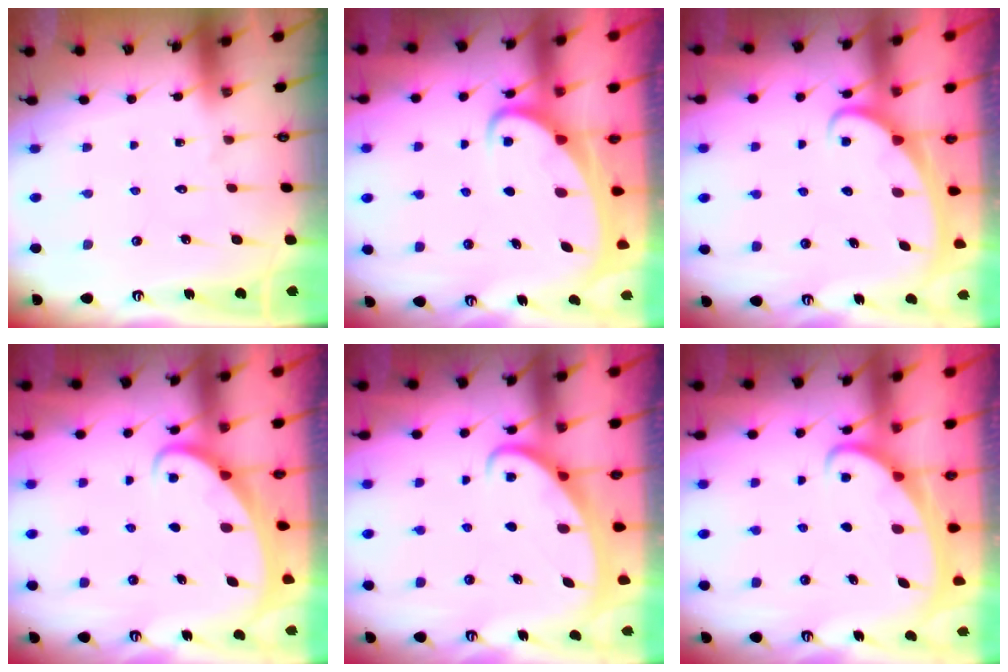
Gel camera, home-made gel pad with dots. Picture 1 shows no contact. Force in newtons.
{"total": 3.7, "press": 3.7, "slide": 0.4}
{"total": 2.5, "press": 2.5, "slide": 0.3}
{"total": 2.0, "press": 2.0, "slide": 0.2}
{"total": 2.6, "press": 2.6, "slide": 0.4}
{"total": 2.1, "press": 2.0, "slide": 0.4}